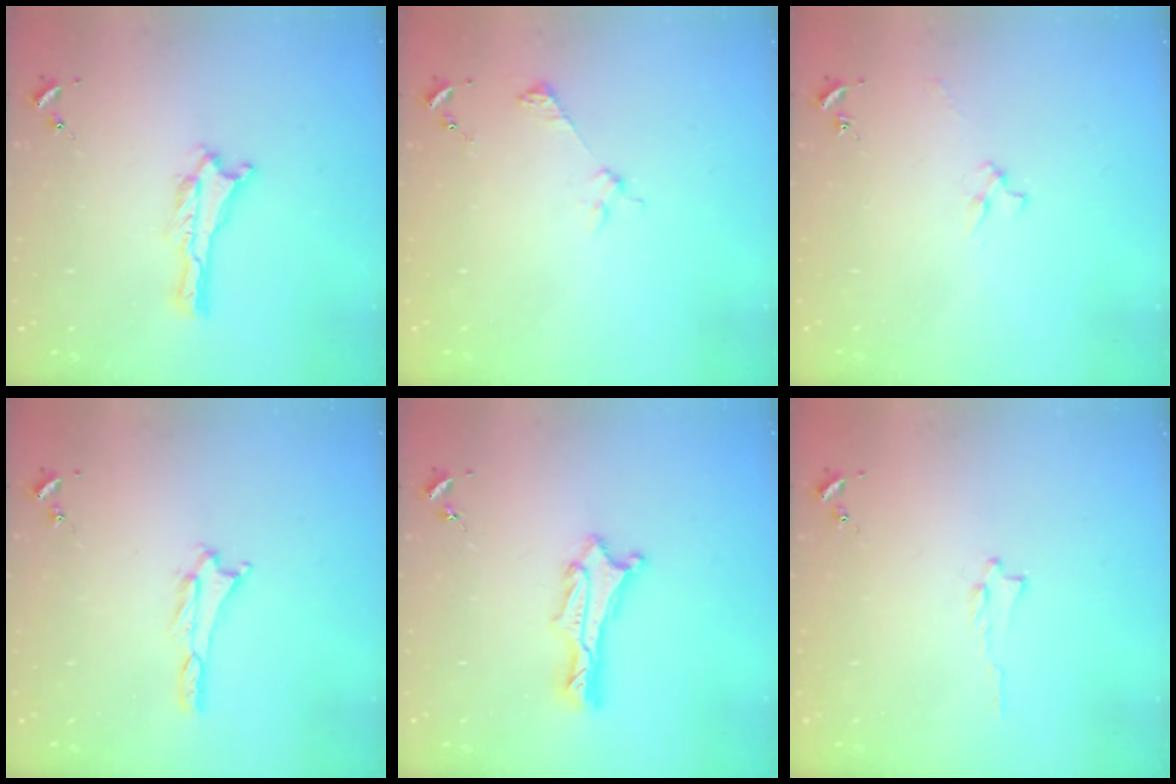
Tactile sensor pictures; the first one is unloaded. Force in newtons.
{"total": 2.5, "press": 2.5, "slide": 0.2}
{"total": 2.4, "press": 2.4, "slide": 0.3}
{"total": 0.7, "press": 0.7, "slide": 0.2}
{"total": 1.5, "press": 1.5, "slide": 0.1}
{"total": 0.6, "press": 0.6, "slide": 0.1}